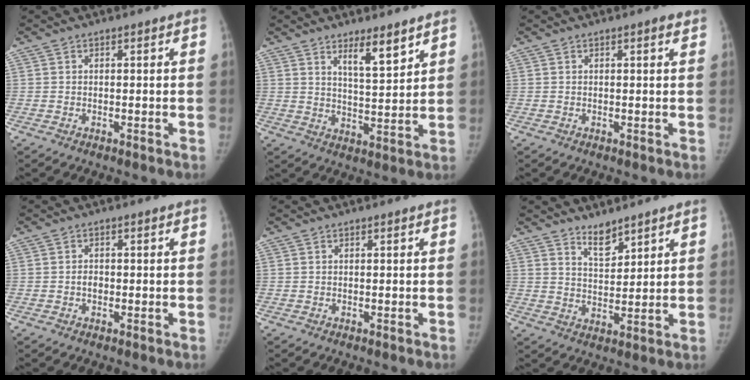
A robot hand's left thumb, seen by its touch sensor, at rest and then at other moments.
{"total": 6.9, "force": [4.7, 1.6, 4.8], "torque": [-0.067, -0.042, 0.080]}
{"total": 1.0, "force": [0.6, 0.1, 0.8], "torque": [-0.010, -0.001, 0.007]}
{"total": 1.5, "force": [-0.4, 1.1, 0.9], "torque": [-0.009, 0.004, -0.007]}
{"total": 0.0}
{"total": 4.6, "force": [3.9, 1.6, 1.9], "torque": [-0.016, -0.036, 0.072]}